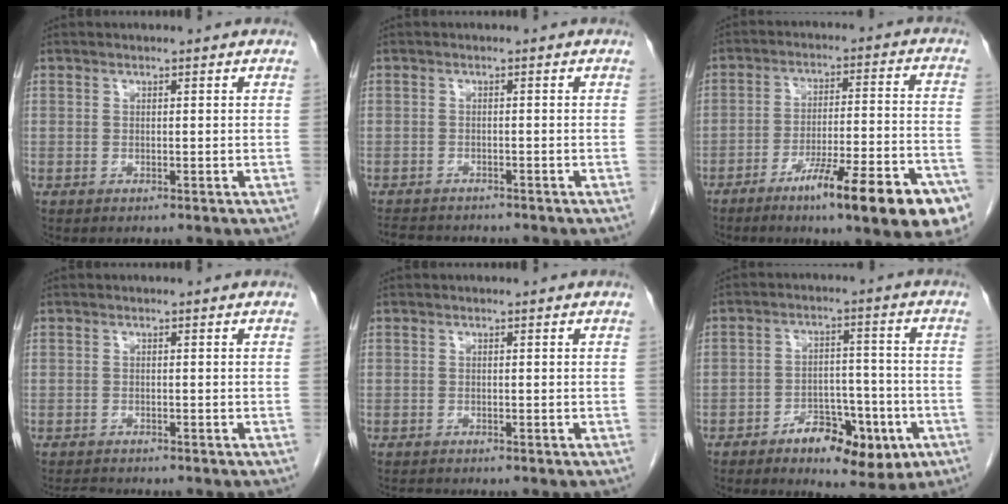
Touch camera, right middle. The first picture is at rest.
{"total": 5.6, "force": [-5.2, 1.3, 1.6], "torque": [-0.028, -0.009, -0.077]}
{"total": 17.8, "force": [-10.7, 1.6, 14.2], "torque": [-0.150, 0.004, -0.157]}
{"total": 1.9, "force": [-1.9, 0.3, 0.4], "torque": [-0.015, -0.011, -0.028]}
{"total": 0.8, "force": [-0.8, -0.1, 0.1], "torque": [-0.012, -0.007, -0.012]}
{"total": 10.3, "force": [-5.3, 4.7, 7.4], "torque": [-0.104, 0.012, -0.072]}